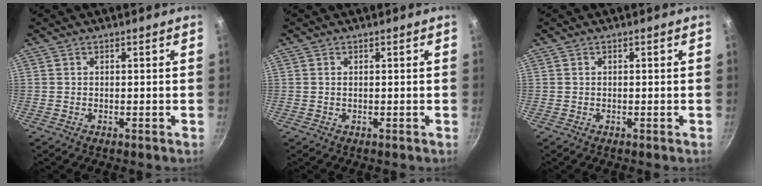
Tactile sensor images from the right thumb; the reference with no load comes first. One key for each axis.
{"total": 0.0}
{"total": 0.0}